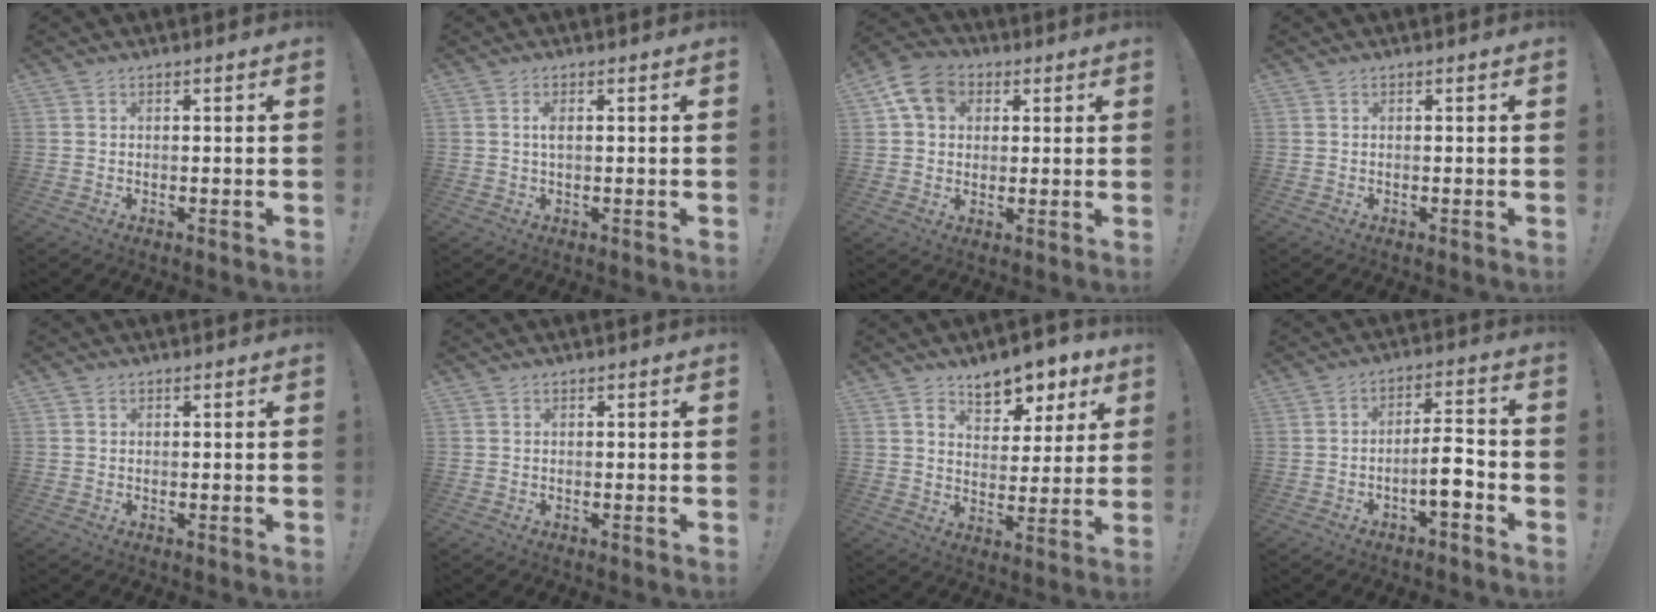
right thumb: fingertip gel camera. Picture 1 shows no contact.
{"total": 2.0, "force": [0.2, 0.5, 1.9], "torque": [-0.031, 0.001, 0.000]}
{"total": 10.4, "force": [3.7, 8.3, 5.1], "torque": [-0.081, -0.001, 0.078]}
{"total": 0.0}
{"total": 0.5, "force": [0.2, 0.5, 0.0], "torque": [0.005, -0.001, 0.003]}
{"total": 0.0}
{"total": 9.6, "force": [6.7, 5.3, 4.2], "torque": [-0.049, -0.046, 0.123]}
{"total": 8.1, "force": [-3.5, 2.7, 6.8], "torque": [-0.106, 0.015, -0.060]}